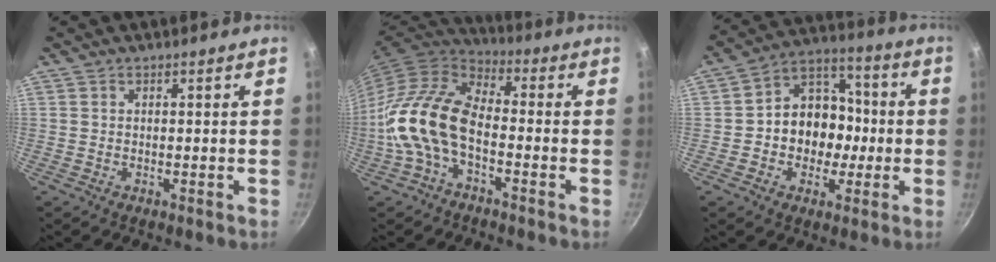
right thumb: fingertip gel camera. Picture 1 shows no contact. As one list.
[{"total": 14.4, "force": [-3.9, 8.1, 11.3], "torque": [-0.208, 0.038, -0.089]}, {"total": 13.2, "force": [-1.6, 10.9, 7.2], "torque": [-0.055, 0.038, -0.040]}]